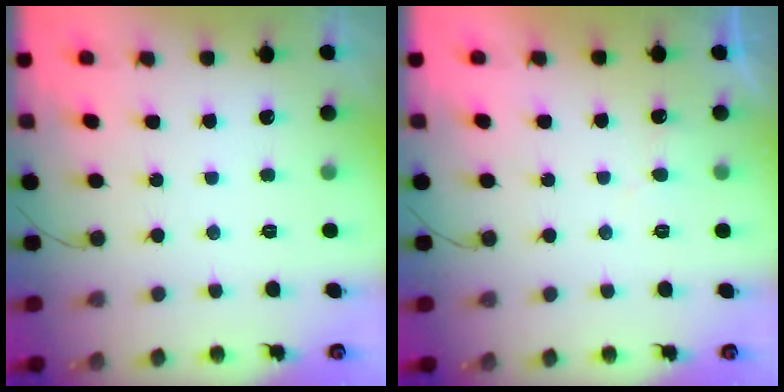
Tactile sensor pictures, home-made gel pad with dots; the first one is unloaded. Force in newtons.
{"total": 4.9, "press": 4.9, "slide": 0.3}